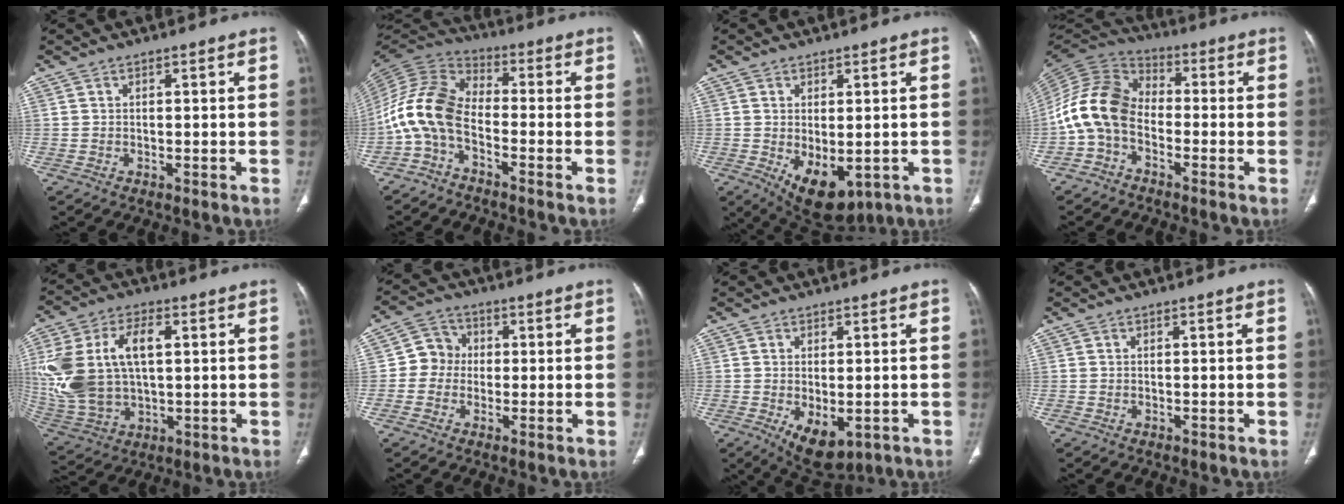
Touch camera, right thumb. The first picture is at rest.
{"total": 10.7, "force": [-3.5, 5.9, 8.2], "torque": [-0.172, 0.055, -0.087]}
{"total": 9.8, "force": [-2.5, 5.2, 7.8], "torque": [-0.108, -0.010, -0.017]}
{"total": 11.6, "force": [-2.9, 8.1, 7.9], "torque": [-0.154, 0.048, -0.073]}
{"total": 20.0, "force": [3.0, 11.8, 15.8], "torque": [-0.337, 0.007, 0.066]}
{"total": 5.7, "force": [-0.4, 5.3, 2.0], "torque": [-0.008, 0.015, -0.020]}
{"total": 7.9, "force": [-2.4, 4.2, 6.3], "torque": [-0.093, -0.009, -0.021]}
{"total": 0.0}